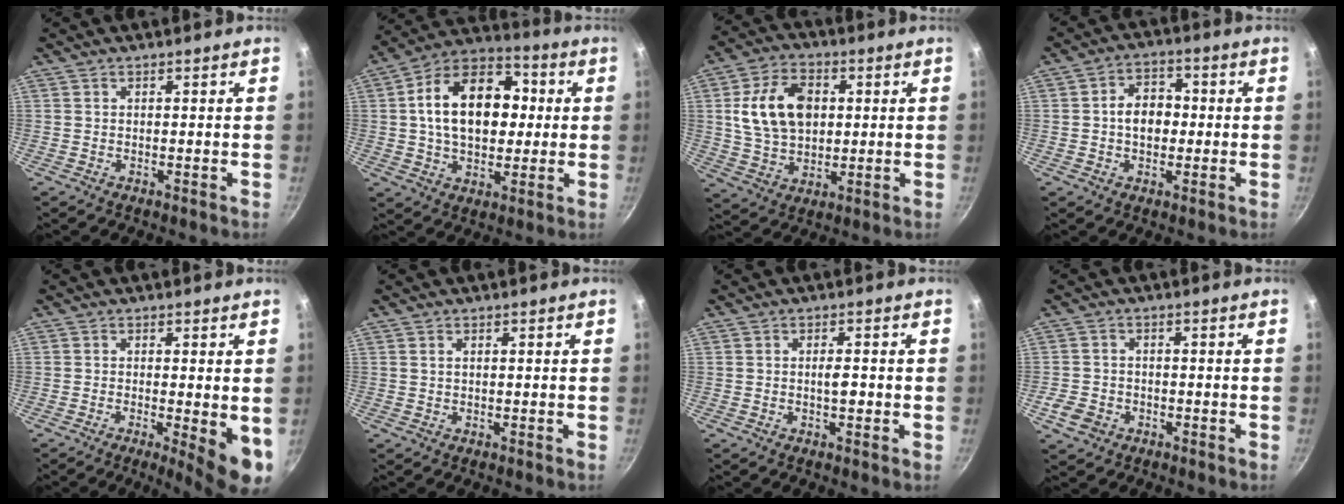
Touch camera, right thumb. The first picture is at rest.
{"total": 19.4, "force": [2.2, 13.0, 14.2], "torque": [-0.196, 0.028, 0.020]}
{"total": 14.4, "force": [2.5, 10.0, 10.0], "torque": [-0.159, 0.003, 0.043]}
{"total": 7.0, "force": [-0.3, 5.3, 4.6], "torque": [-0.039, 0.019, -0.010]}
{"total": 7.9, "force": [-1.4, 1.7, 7.6], "torque": [-0.093, -0.010, -0.013]}
{"total": 0.7, "force": [0.3, 0.4, 0.5], "torque": [-0.009, 0.002, 0.005]}
{"total": 2.6, "force": [-0.4, 1.0, 2.4], "torque": [-0.029, 0.006, -0.007]}
{"total": 4.5, "force": [-2.0, 3.5, 2.0], "torque": [-0.041, 0.019, -0.036]}